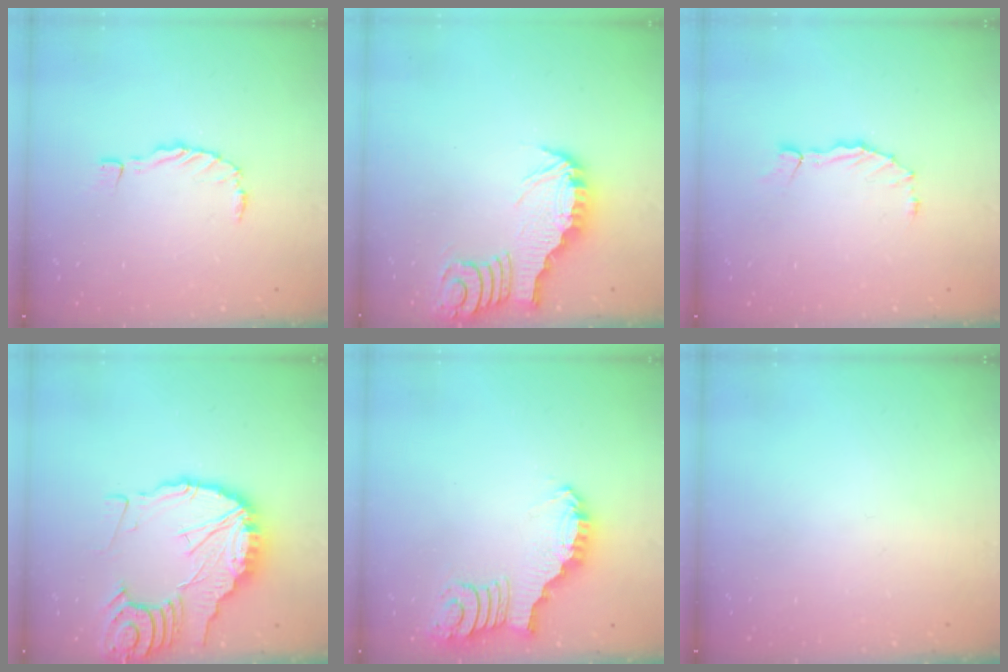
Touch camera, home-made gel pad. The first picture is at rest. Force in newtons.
{"total": 3.2, "press": 3.1, "slide": 0.4}
{"total": 1.7, "press": 1.6, "slide": 0.1}
{"total": 16.7, "press": 16.6, "slide": 1.8}
{"total": 2.9, "press": 2.9, "slide": 0.1}
{"total": 0.0}